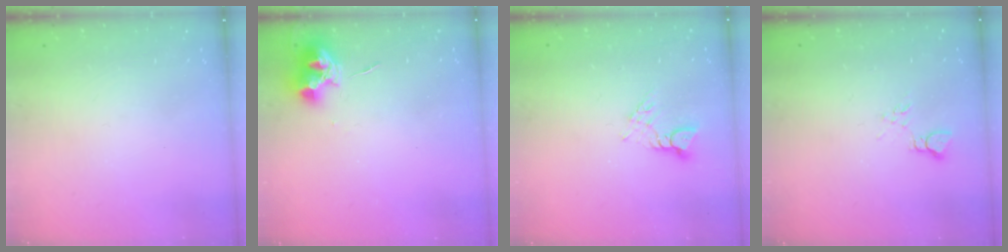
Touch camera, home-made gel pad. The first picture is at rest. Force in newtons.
{"total": 11.3, "press": 11.3, "slide": 0.2}
{"total": 5.5, "press": 5.5, "slide": 0.3}
{"total": 4.7, "press": 4.6, "slide": 0.7}